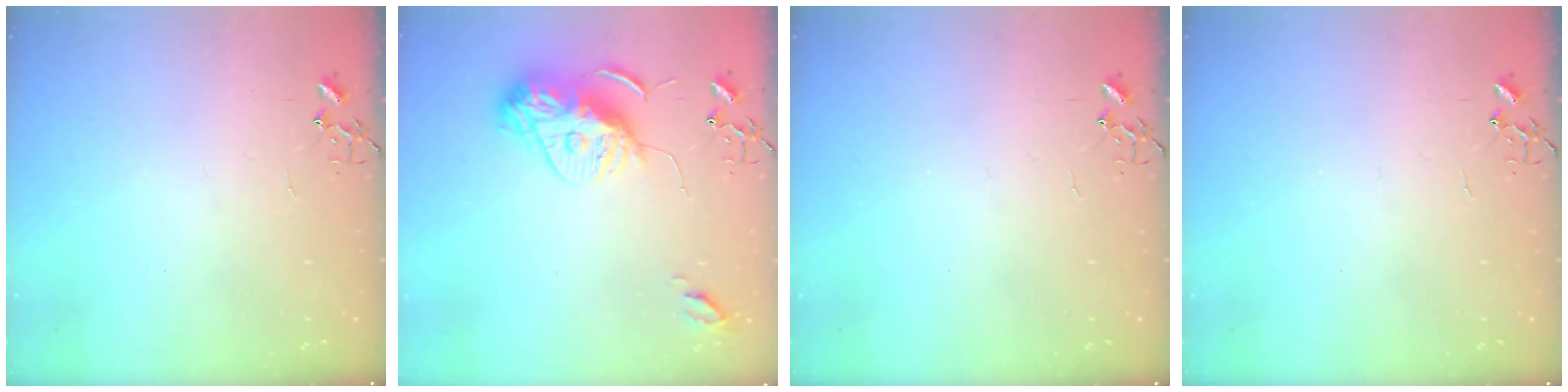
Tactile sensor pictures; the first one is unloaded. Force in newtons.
{"total": 11.7, "press": 11.6, "slide": 1.0}
{"total": 0.0}
{"total": 0.0}